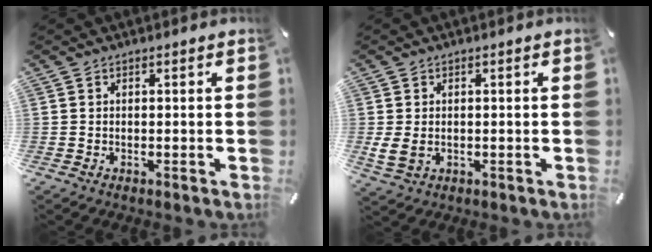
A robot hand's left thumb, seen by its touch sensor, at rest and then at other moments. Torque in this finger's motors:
{"motor_torque": [0.09, 0.10, 0.49, 0.07, 0.07]}